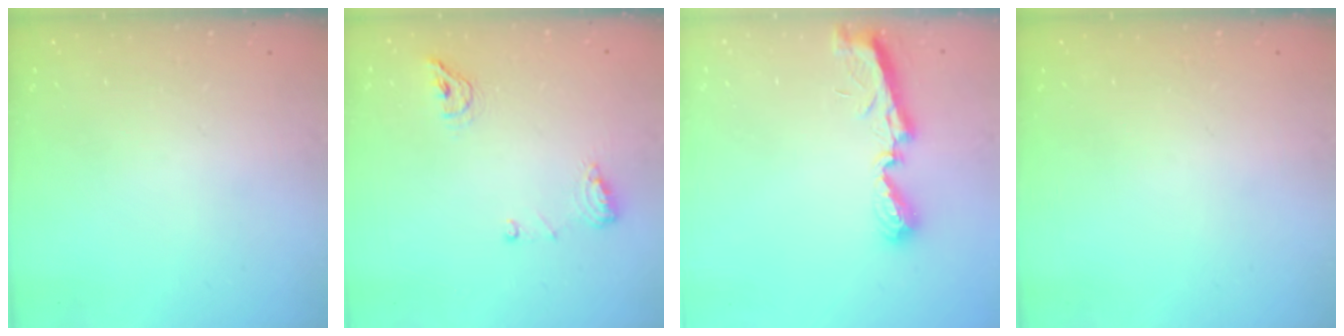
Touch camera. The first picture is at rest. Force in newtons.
{"total": 8.2, "press": 8.1, "slide": 1.5}
{"total": 7.6, "press": 7.5, "slide": 0.3}
{"total": 0.0}